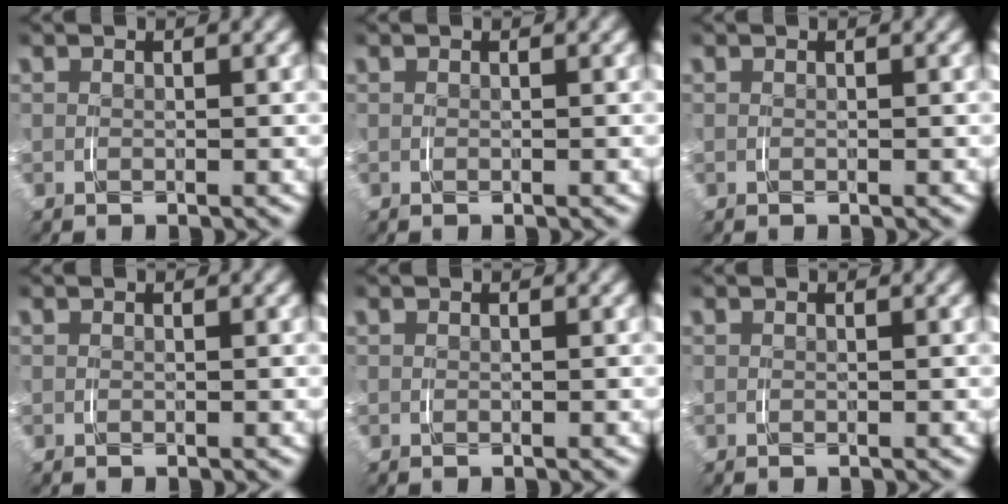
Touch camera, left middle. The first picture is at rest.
{"total": 0.0}
{"total": 0.0}
{"total": 0.0}
{"total": 0.0}
{"total": 0.0}